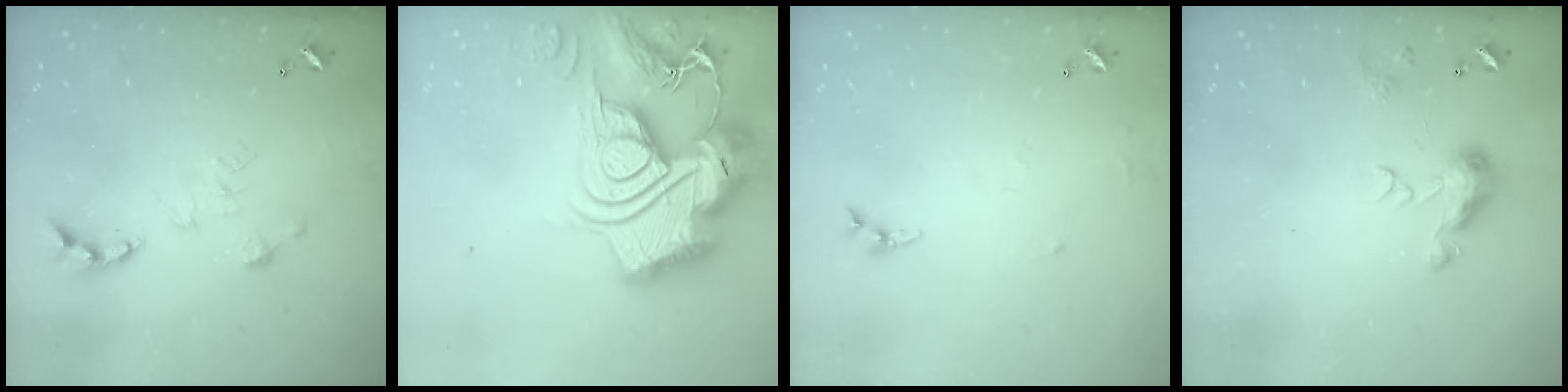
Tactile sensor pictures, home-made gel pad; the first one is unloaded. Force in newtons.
{"total": 0.6, "press": 0.6, "slide": 0.0}
{"total": 6.5, "press": 6.5, "slide": 0.8}
{"total": 7.3, "press": 7.3, "slide": 1.0}